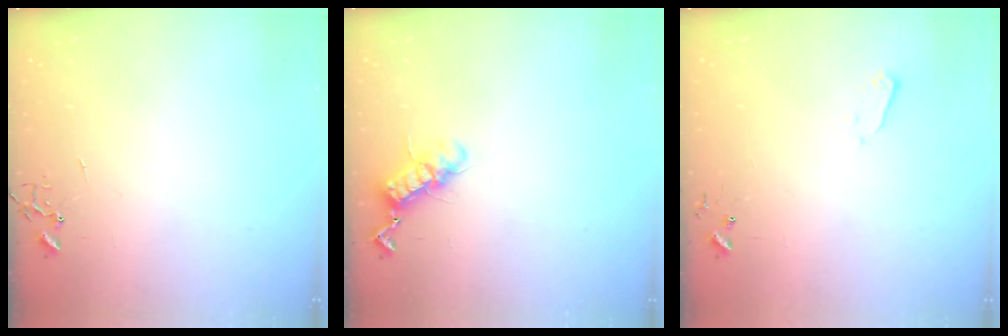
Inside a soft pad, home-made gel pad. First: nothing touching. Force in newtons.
{"total": 11.0, "press": 10.9, "slide": 1.1}
{"total": 2.4, "press": 2.4, "slide": 0.4}